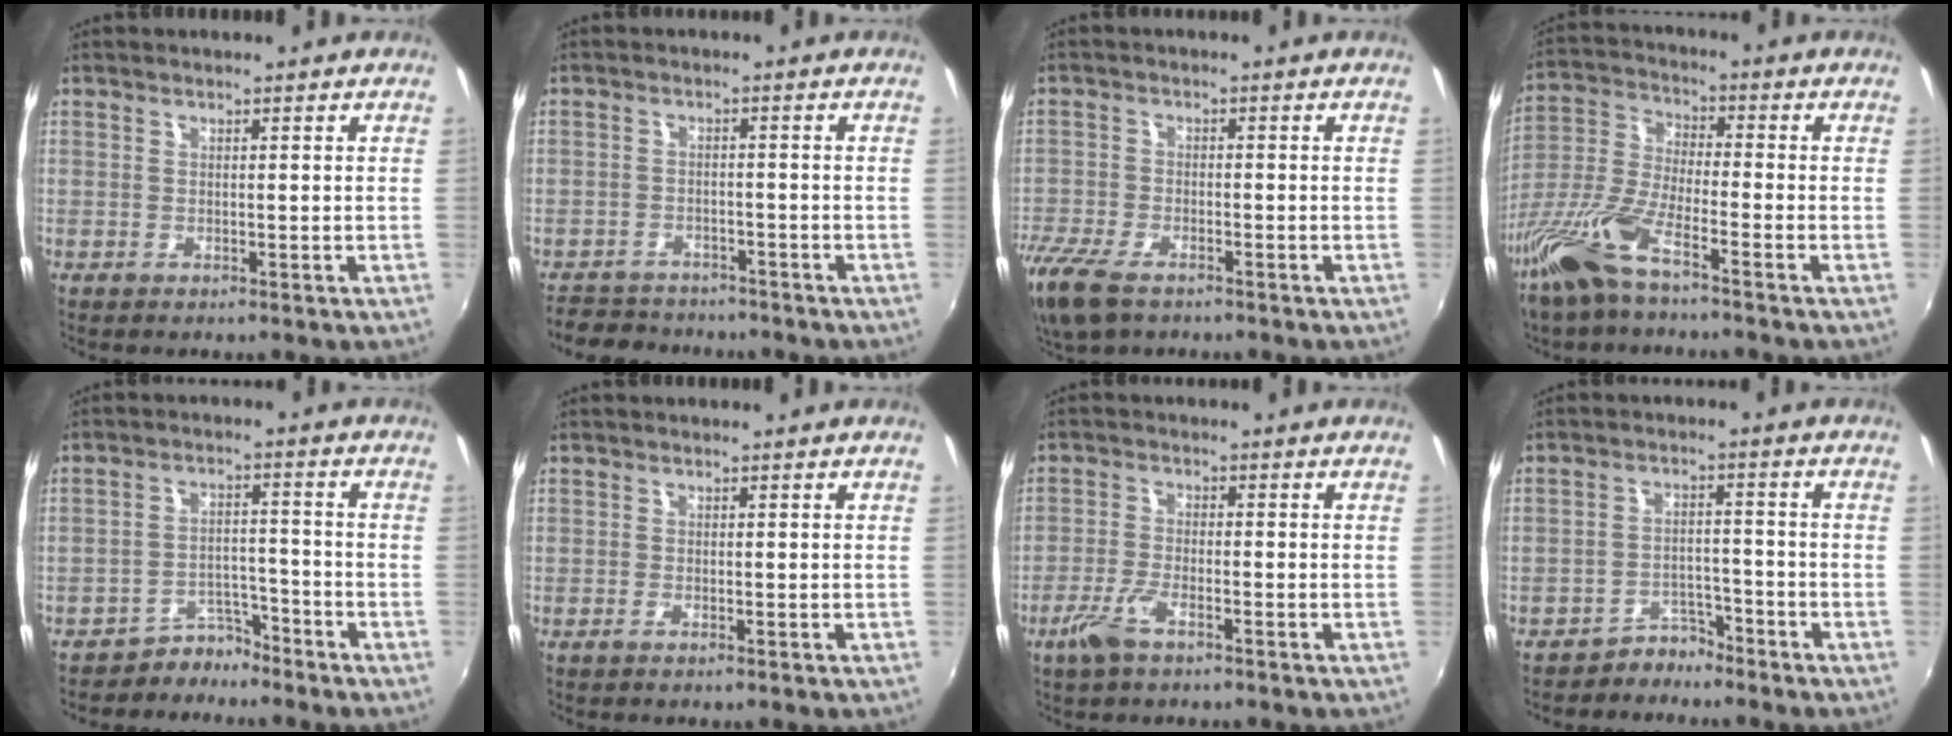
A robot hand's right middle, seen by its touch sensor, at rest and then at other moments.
{"total": 8.2, "force": [-7.0, 3.9, 1.7], "torque": [-0.057, 0.012, -0.109]}
{"total": 11.7, "force": [-8.3, 5.2, 6.3], "torque": [-0.173, -0.044, -0.159]}
{"total": 11.7, "force": [-7.7, 2.4, 8.5], "torque": [-0.195, -0.014, -0.161]}
{"total": 4.9, "force": [-4.5, 2.0, 0.0], "torque": [-0.001, 0.015, -0.074]}
{"total": 0.6, "force": [-0.4, 0.0, 0.4], "torque": [-0.007, -0.002, -0.011]}
{"total": 5.1, "force": [-3.3, 1.4, 3.6], "torque": [-0.091, -0.008, -0.066]}
{"total": 4.3, "force": [-3.9, 1.9, 0.3], "torque": [-0.010, 0.009, -0.062]}